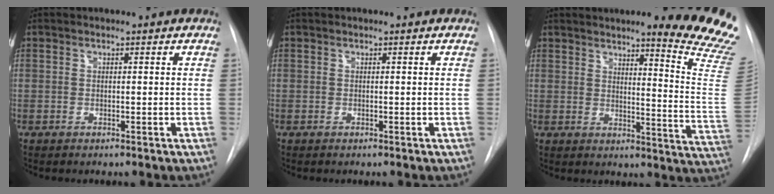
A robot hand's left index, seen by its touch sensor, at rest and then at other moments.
{"total": 0.0}
{"total": 17.2, "force": [14.9, -0.2, 8.6], "torque": [-0.097, -0.122, 0.157]}